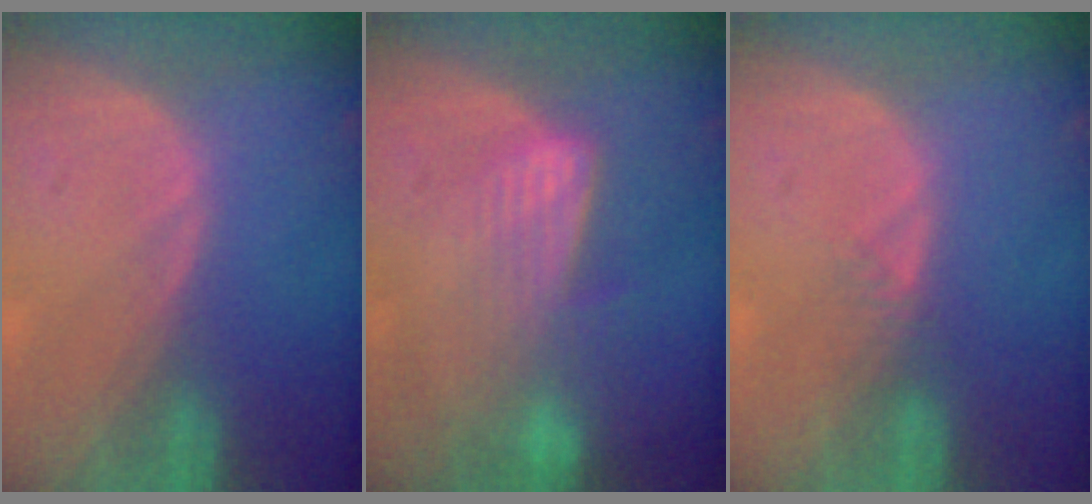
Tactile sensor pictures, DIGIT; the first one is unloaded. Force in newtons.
{"total": 7.1, "press": 6.0, "slide": 3.9}
{"total": 1.6, "press": 1.4, "slide": 0.9}